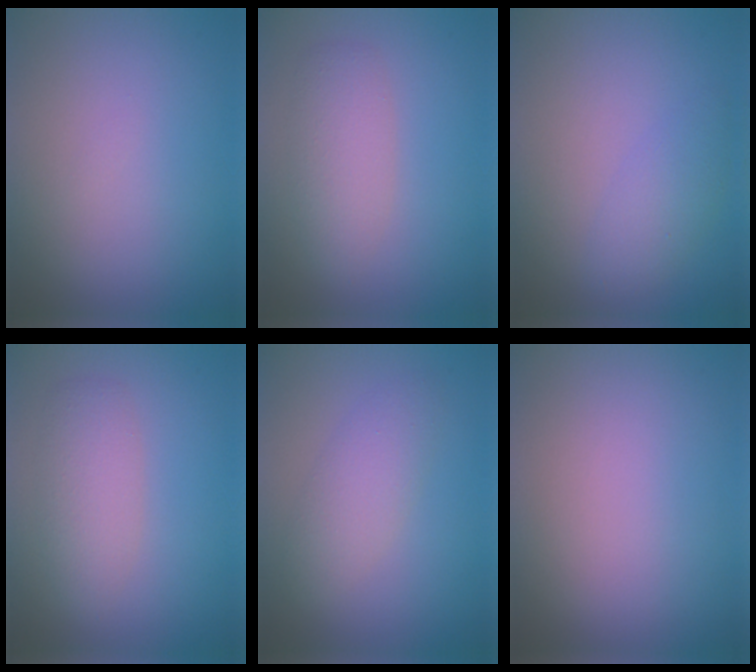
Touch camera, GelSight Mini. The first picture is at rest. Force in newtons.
{"total": 3.0, "press": 3.0, "slide": 0.2}
{"total": 2.2, "press": 2.2, "slide": 0.0}
{"total": 3.0, "press": 3.0, "slide": 0.2}
{"total": 2.7, "press": 2.7, "slide": 0.1}
{"total": 0.0}